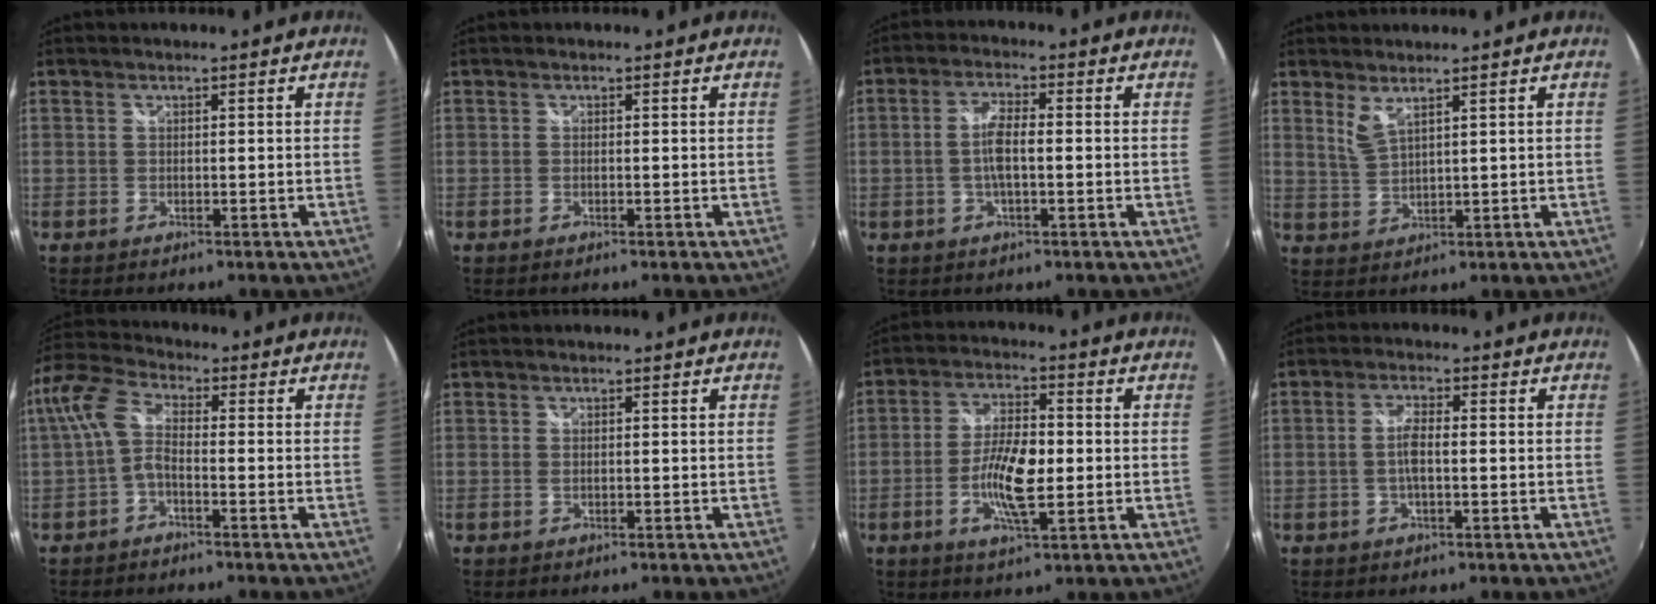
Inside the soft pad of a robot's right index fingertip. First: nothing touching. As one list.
[{"total": 0.0}, {"total": 5.2, "force": [-0.5, 1.4, 5.0], "torque": [-0.098, 0.005, -0.010]}, {"total": 3.1, "force": [2.3, 0.4, 2.1], "torque": [-0.043, -0.004, 0.045]}, {"total": 6.9, "force": [-1.3, 3.2, 6.0], "torque": [-0.141, 0.016, -0.032]}, {"total": 0.0}, {"total": 9.2, "force": [-1.5, 3.2, 8.5], "torque": [-0.164, 0.000, -0.030]}, {"total": 3.9, "force": [-0.4, 0.9, 3.7], "torque": [-0.074, 0.004, -0.007]}]